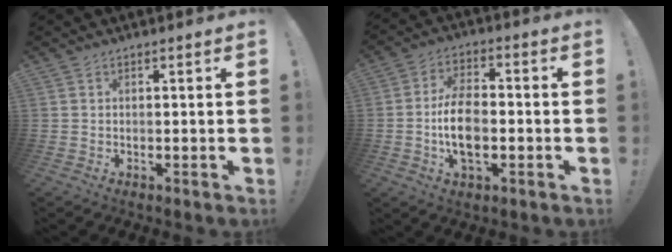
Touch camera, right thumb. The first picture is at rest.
{"total": 11.8, "force": [-2.2, 6.9, 9.3], "torque": [-0.177, 0.005, -0.039]}